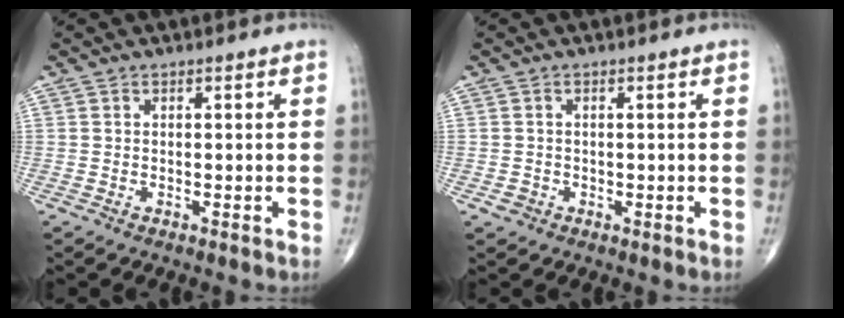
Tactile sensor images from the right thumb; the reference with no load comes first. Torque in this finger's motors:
{"motor_torque": [0.21, -0.06, -0.12, -0.05, -0.02]}